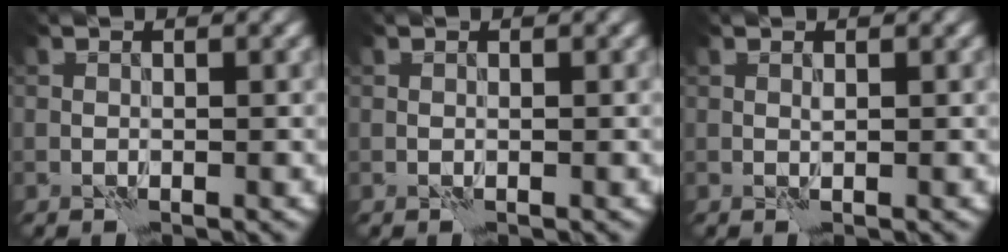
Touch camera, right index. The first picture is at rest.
{"total": 0.0}
{"total": 0.0}